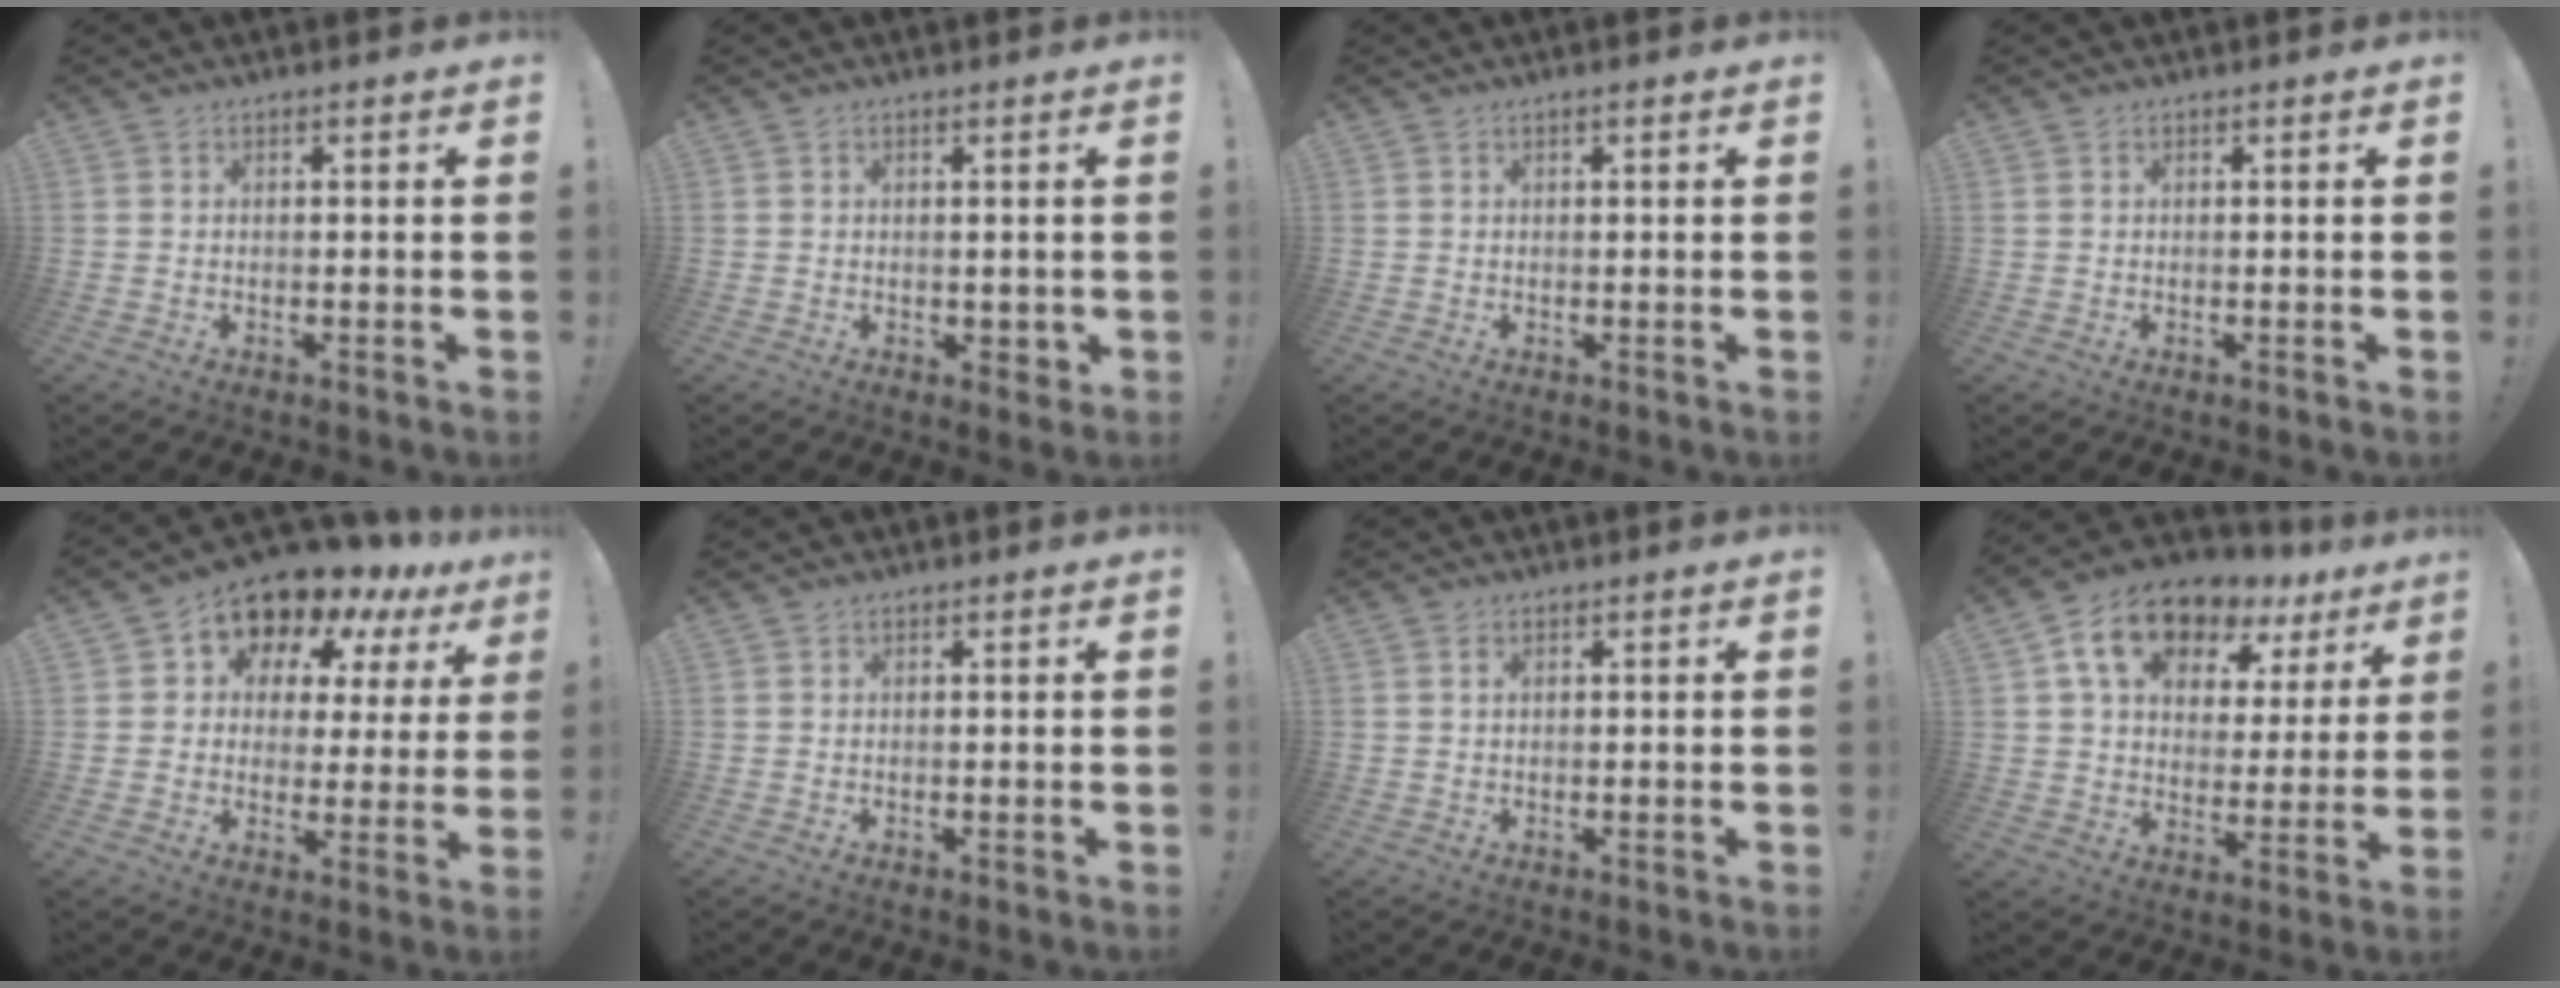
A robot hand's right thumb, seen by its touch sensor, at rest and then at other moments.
{"total": 2.1, "force": [0.6, 1.6, 1.1], "torque": [-0.007, -0.002, 0.011]}
{"total": 0.7, "force": [0.4, 0.0, 0.5], "torque": [-0.016, 0.003, 0.007]}
{"total": 0.0}
{"total": 8.7, "force": [6.8, 4.6, 2.8], "torque": [-0.046, -0.067, 0.116]}
{"total": 0.0}
{"total": 0.9, "force": [0.5, 0.4, 0.6], "torque": [-0.019, 0.003, 0.010]}
{"total": 15.2, "force": [9.2, 9.1, 8.1], "torque": [-0.131, -0.052, 0.164]}